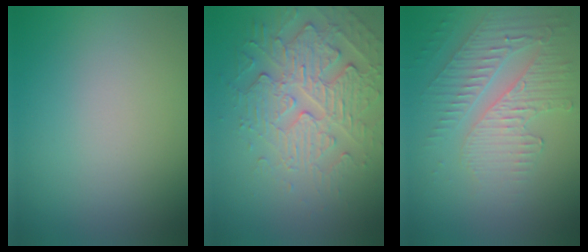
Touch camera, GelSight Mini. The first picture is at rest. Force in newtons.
{"total": 4.7, "press": 4.1, "slide": 2.3}
{"total": 4.0, "press": 3.4, "slide": 2.0}